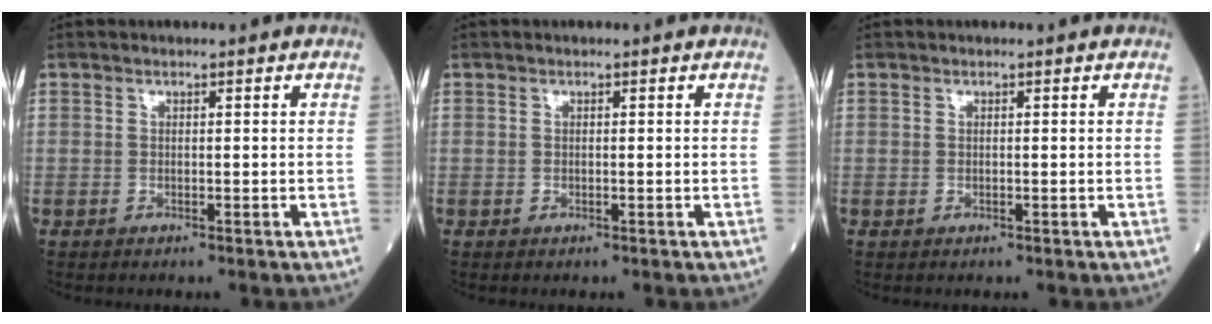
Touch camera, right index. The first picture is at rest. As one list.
[{"total": 0.0}, {"total": 0.0}]